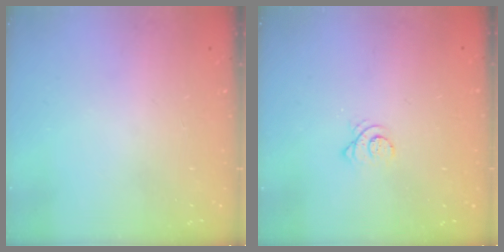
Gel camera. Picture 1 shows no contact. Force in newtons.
{"total": 3.2, "press": 3.2, "slide": 0.5}